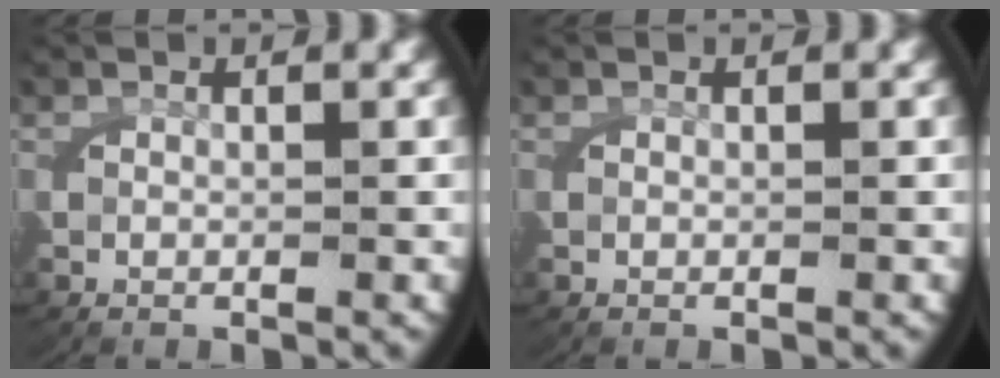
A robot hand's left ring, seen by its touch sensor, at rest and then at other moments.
{"total": 0.0}